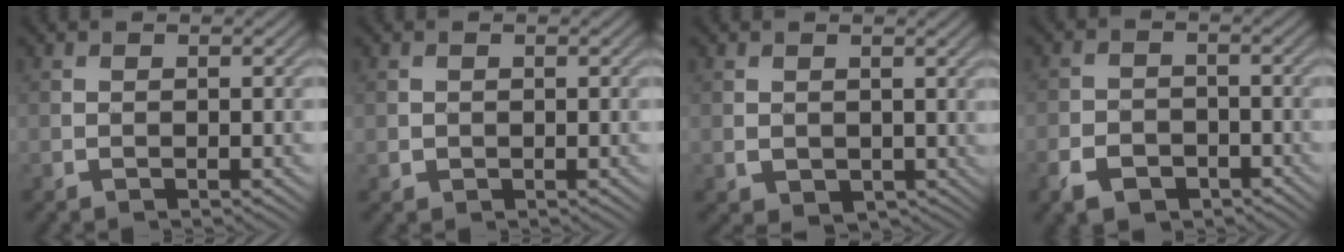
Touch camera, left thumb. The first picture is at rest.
{"total": 0.9, "force": [0.0, 0.9, -0.1], "torque": [0.004, -0.004, -0.004]}
{"total": 2.1, "force": [0.3, 2.0, 0.7], "torque": [-0.024, -0.013, 0.007]}
{"total": 4.9, "force": [-3.2, 3.1, 2.2], "torque": [-0.047, -0.005, -0.063]}